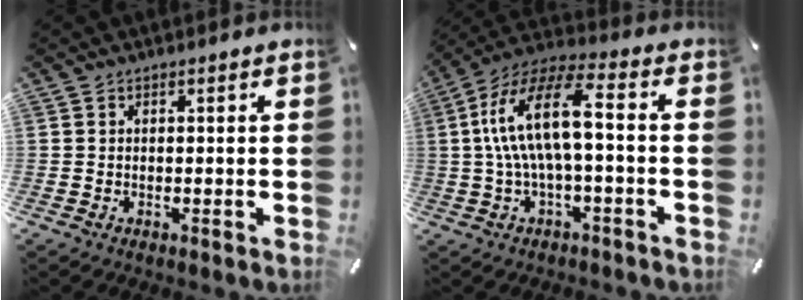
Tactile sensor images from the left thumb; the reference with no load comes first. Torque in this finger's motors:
{"motor_torque": [1.68, 3.25, 1.47, -0.97, 0.71]}